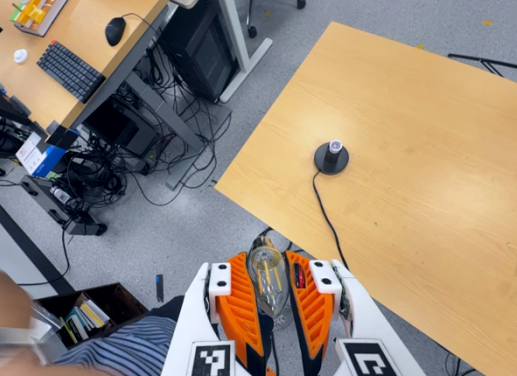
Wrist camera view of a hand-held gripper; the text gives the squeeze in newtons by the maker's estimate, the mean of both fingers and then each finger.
{"total": 20.6, "left": 24.2, "right": 17.0}